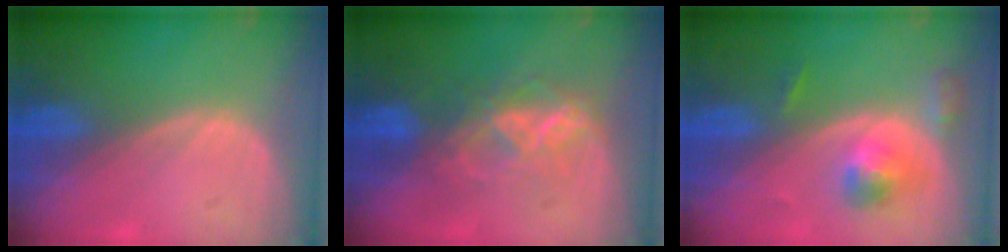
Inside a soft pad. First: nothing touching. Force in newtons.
{"total": 6.1, "press": 6.1, "slide": 0.7}
{"total": 5.1, "press": 4.7, "slide": 1.9}